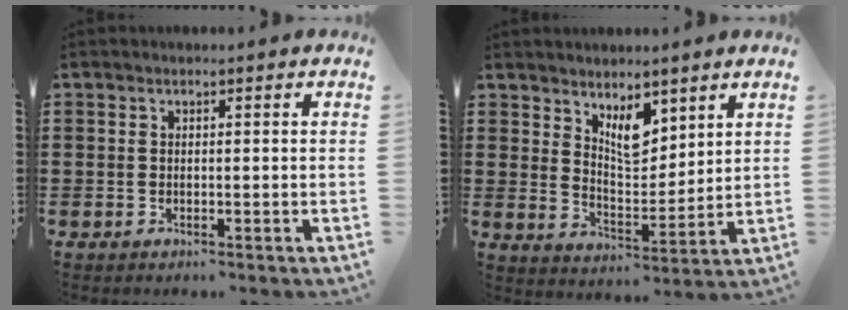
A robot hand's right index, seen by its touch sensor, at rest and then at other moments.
{"total": 6.3, "force": [4.4, 2.9, 3.5], "torque": [-0.064, -0.014, 0.078]}